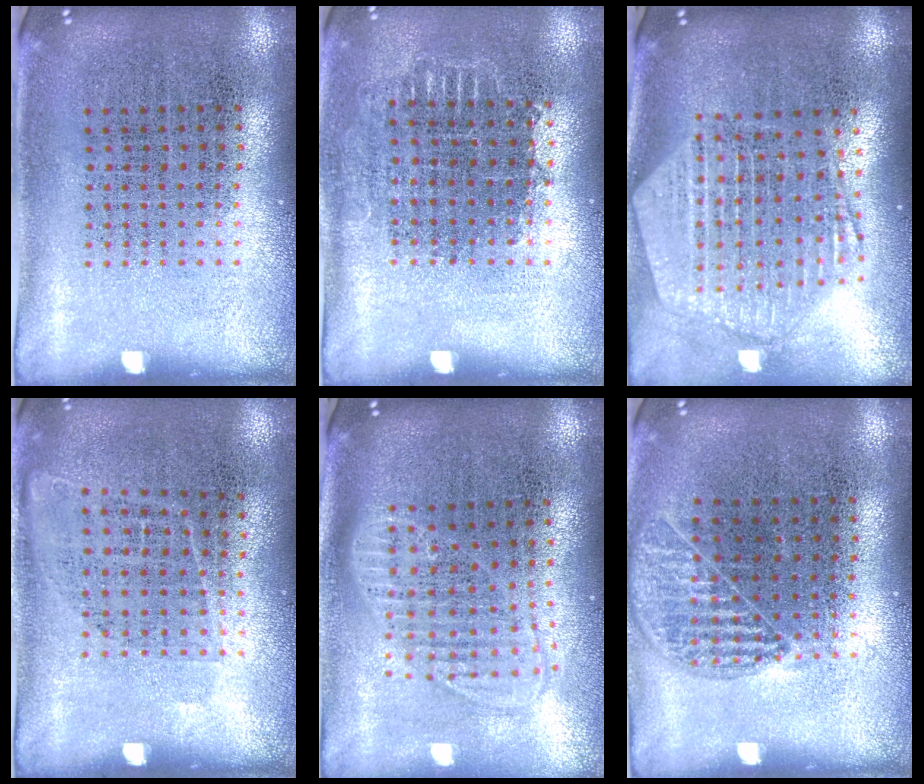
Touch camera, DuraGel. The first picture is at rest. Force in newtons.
{"total": 0.7, "press": 0.7, "slide": 0.3}
{"total": 2.6, "press": 2.2, "slide": 1.4}
{"total": 0.9, "press": 0.7, "slide": 0.6}
{"total": 1.8, "press": 1.4, "slide": 1.0}
{"total": 1.0, "press": 1.0, "slide": 0.3}